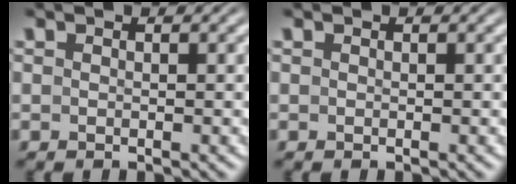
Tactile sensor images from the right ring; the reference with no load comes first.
{"total": 0.0}